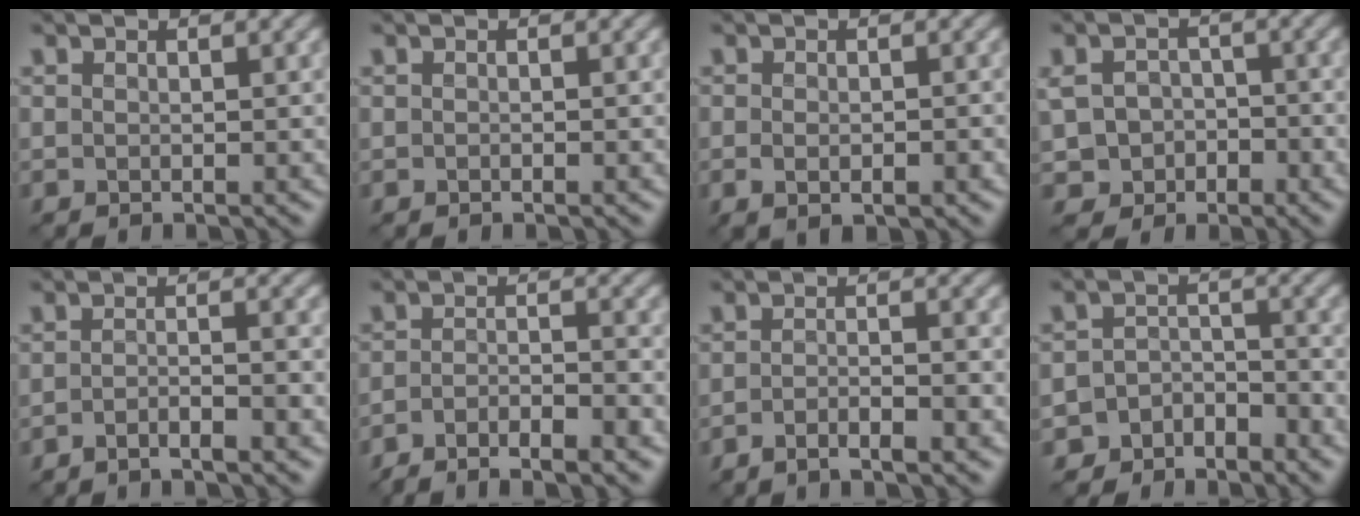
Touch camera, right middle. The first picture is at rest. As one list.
[{"total": 0.5, "force": [-0.1, 0.3, 0.5], "torque": [0.007, 0.001, -0.006]}, {"total": 2.7, "force": [-0.8, 1.5, 2.1], "torque": [-0.017, -0.001, -0.004]}, {"total": 3.6, "force": [-1.1, 3.1, 1.4], "torque": [-0.025, -0.003, -0.019]}, {"total": 2.2, "force": [-1.5, 0.2, 1.6], "torque": [-0.027, 0.002, -0.033]}, {"total": 4.5, "force": [-3.4, 0.9, 2.8], "torque": [-0.048, -0.004, -0.059]}, {"total": 2.6, "force": [-1.7, 0.3, 2.0], "torque": [-0.033, 0.001, -0.033]}, {"total": 3.5, "force": [-3.1, 1.6, 0.2], "torque": [0.006, 0.009, -0.055]}]